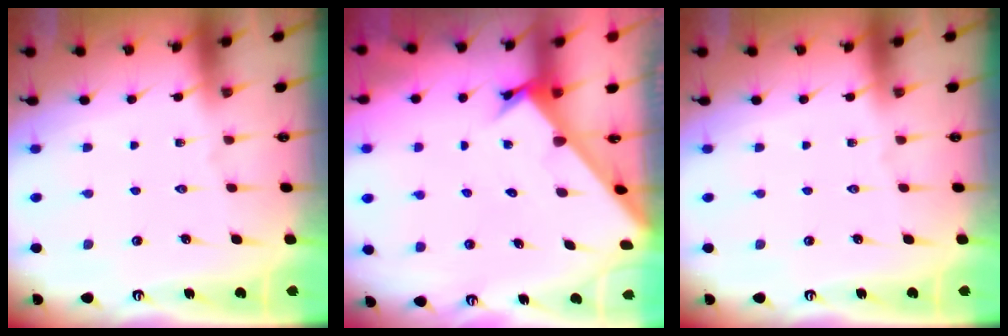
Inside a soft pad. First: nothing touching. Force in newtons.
{"total": 2.1, "press": 2.1, "slide": 0.2}
{"total": 0.0}